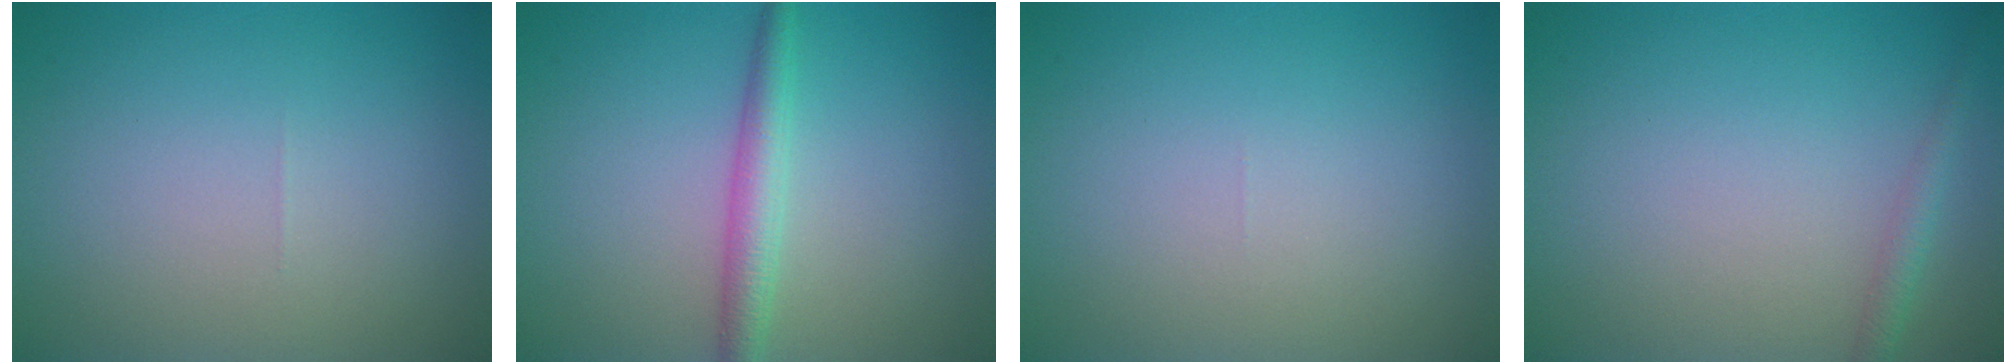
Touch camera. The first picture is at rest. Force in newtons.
{"total": 2.7, "press": 2.7, "slide": 0.1}
{"total": 0.0}
{"total": 1.4, "press": 1.4, "slide": 0.1}